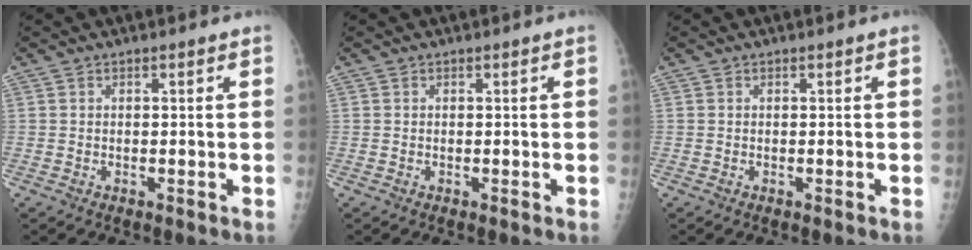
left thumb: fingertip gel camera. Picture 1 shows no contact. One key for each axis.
{"total": 0.0}
{"total": 0.0}